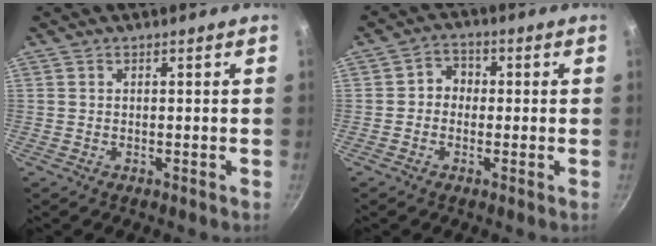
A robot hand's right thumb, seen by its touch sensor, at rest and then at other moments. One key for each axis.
{"total": 4.0, "fx": -0.4, "fy": 3.5, "fz": 1.8, "tx": -0.001, "ty": 0.014, "tz": -0.017}